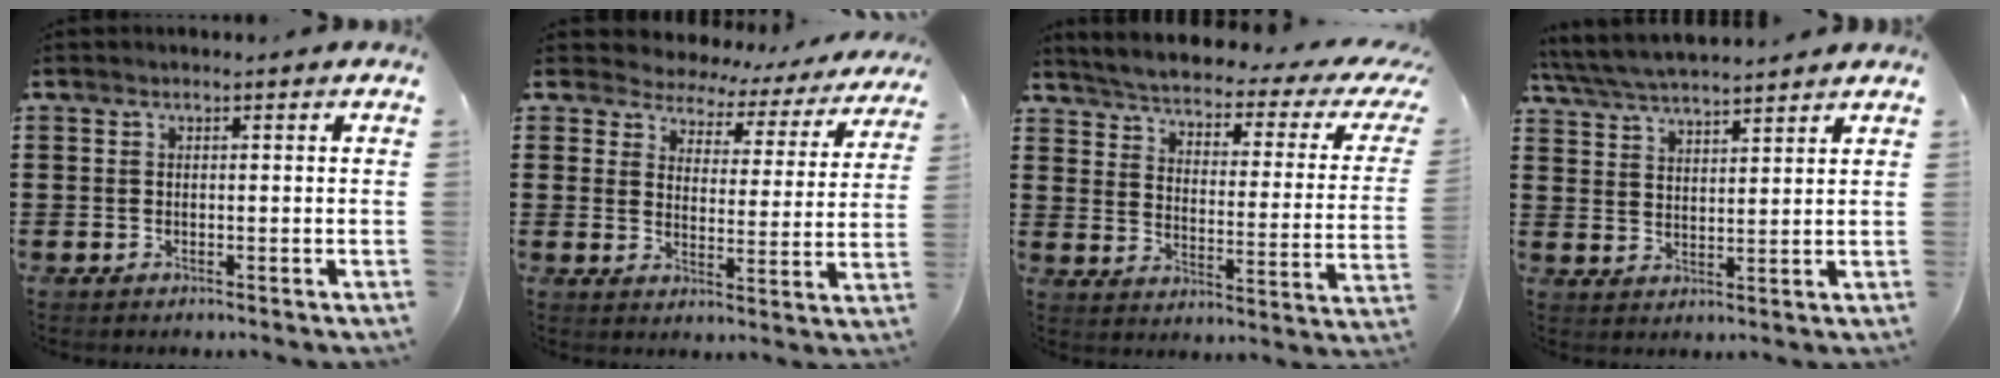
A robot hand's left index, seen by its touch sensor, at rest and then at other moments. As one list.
[{"total": 3.5, "force": [3.3, 1.3, -0.1], "torque": [-0.023, -0.026, 0.050]}, {"total": 2.5, "force": [1.7, -0.2, 1.7], "torque": [-0.048, -0.027, 0.018]}, {"total": 4.9, "force": [4.7, 0.1, 1.4], "torque": [-0.044, -0.020, 0.084]}]